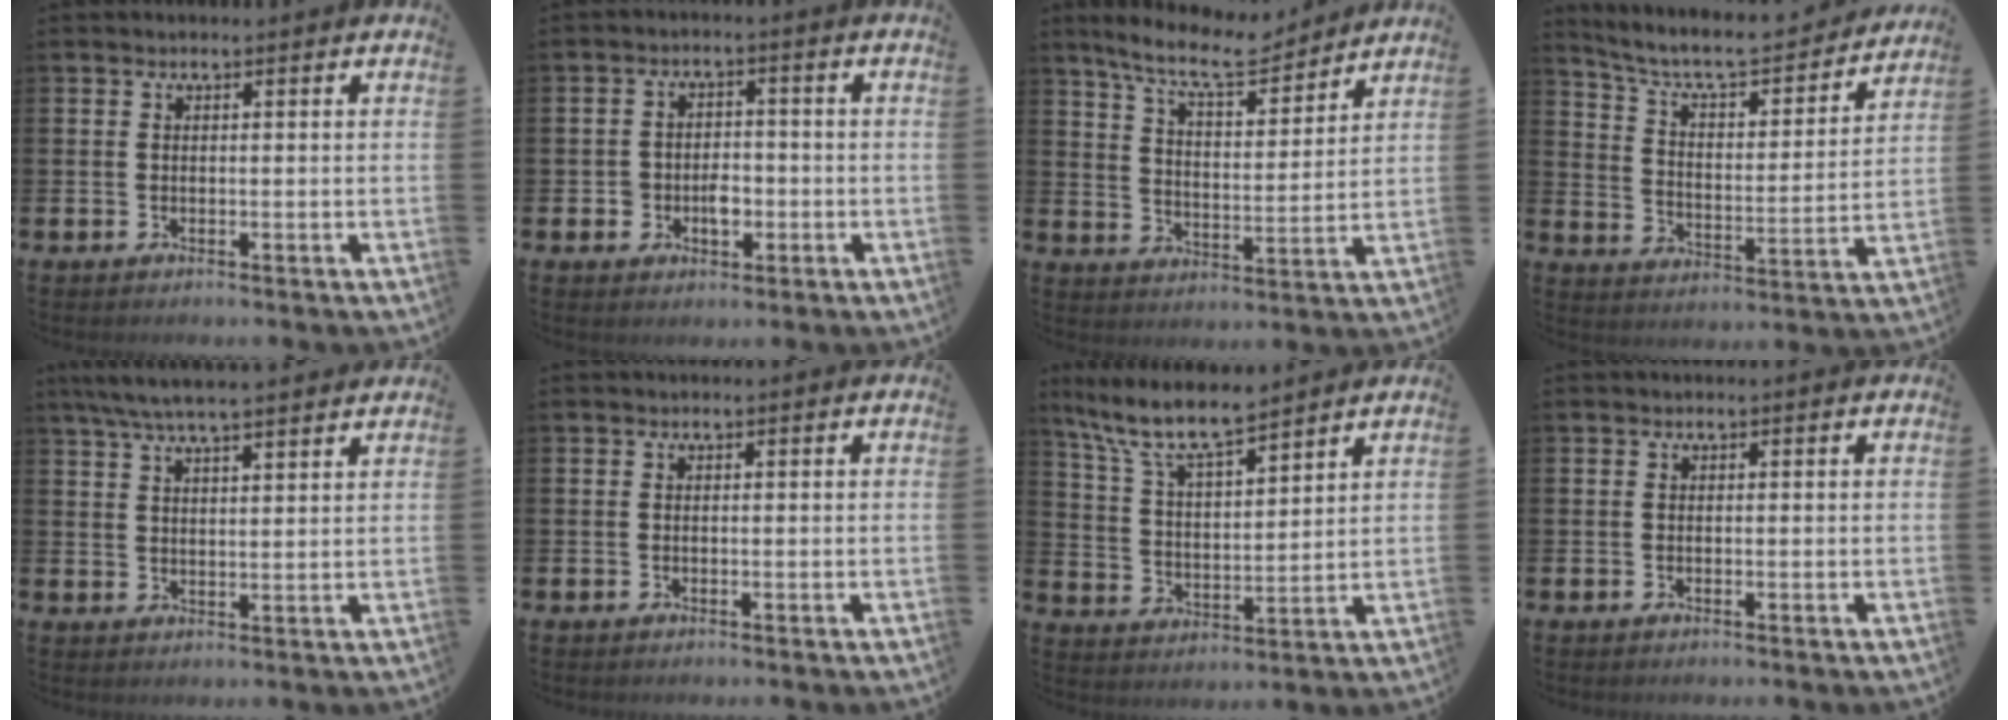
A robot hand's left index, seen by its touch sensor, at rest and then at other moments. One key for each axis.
{"total": 3.2, "fx": -1.2, "fy": 2.5, "fz": 1.6, "tx": -0.027, "ty": 0.002, "tz": -0.028}
{"total": 9.5, "fx": 8.6, "fy": 1.8, "fz": 3.6, "tx": -0.091, "ty": -0.045, "tz": 0.154}
{"total": 7.7, "fx": 6.8, "fy": 1.9, "fz": 3.0, "tx": -0.091, "ty": -0.049, "tz": 0.114}
{"total": 5.6, "fx": 5.2, "fy": 0.3, "fz": 2.1, "tx": -0.056, "ty": -0.017, "tz": 0.094}
{"total": 0.0}
{"total": 9.0, "fx": 7.9, "fy": 1.5, "fz": 4.0, "tx": -0.113, "ty": -0.040, "tz": 0.141}
{"total": 0.0}